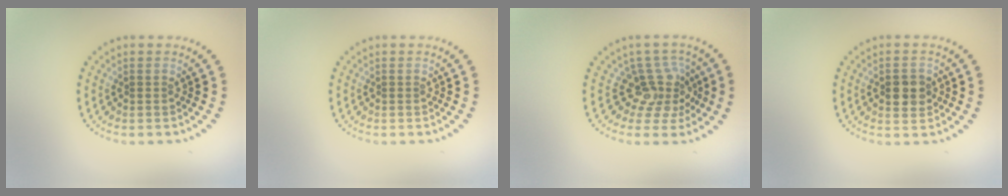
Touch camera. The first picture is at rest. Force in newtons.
{"total": 0.0}
{"total": 3.5, "press": 2.5, "slide": 2.4}
{"total": 2.6, "press": 2.6, "slide": 0.2}